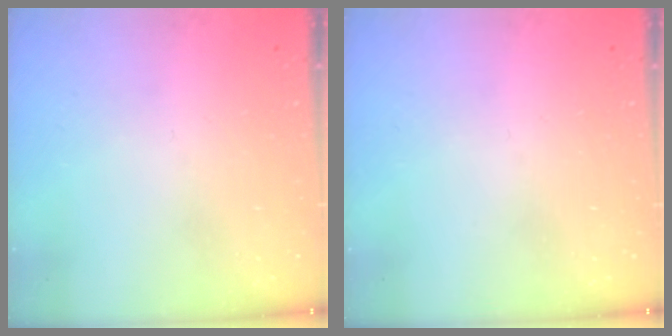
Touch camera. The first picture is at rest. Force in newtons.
{"total": 0.0}